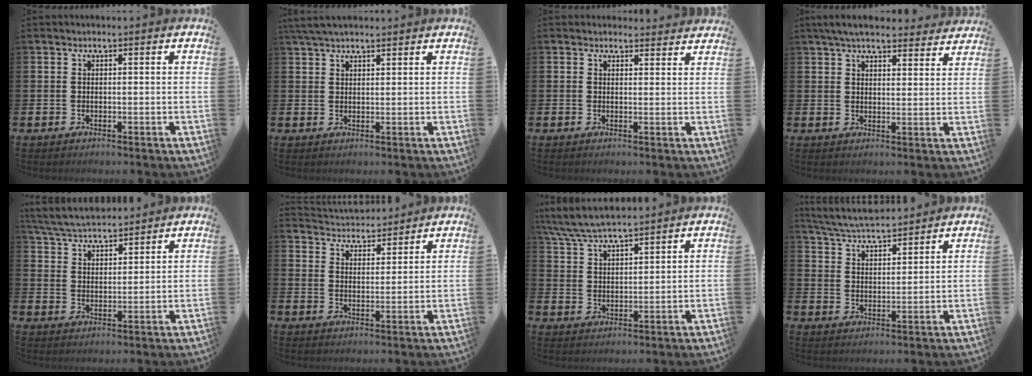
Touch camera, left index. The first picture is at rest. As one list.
[{"total": 3.7, "force": [3.2, 1.0, 1.6], "torque": [-0.031, -0.004, 0.057]}, {"total": 1.9, "force": [1.9, 0.5, -0.1], "torque": [0.013, -0.011, 0.031]}, {"total": 6.0, "force": [5.6, 1.3, 1.8], "torque": [-0.036, -0.023, 0.100]}, {"total": 5.3, "force": [5.2, 0.9, 0.6], "torque": [-0.032, -0.028, 0.092]}, {"total": 4.4, "force": [4.3, 0.7, -0.3], "torque": [-0.010, -0.028, 0.076]}, {"total": 6.4, "force": [6.1, 0.7, 1.7], "torque": [-0.054, -0.024, 0.112]}, {"total": 5.5, "force": [5.4, 0.4, 1.0], "torque": [-0.039, -0.032, 0.095]}]